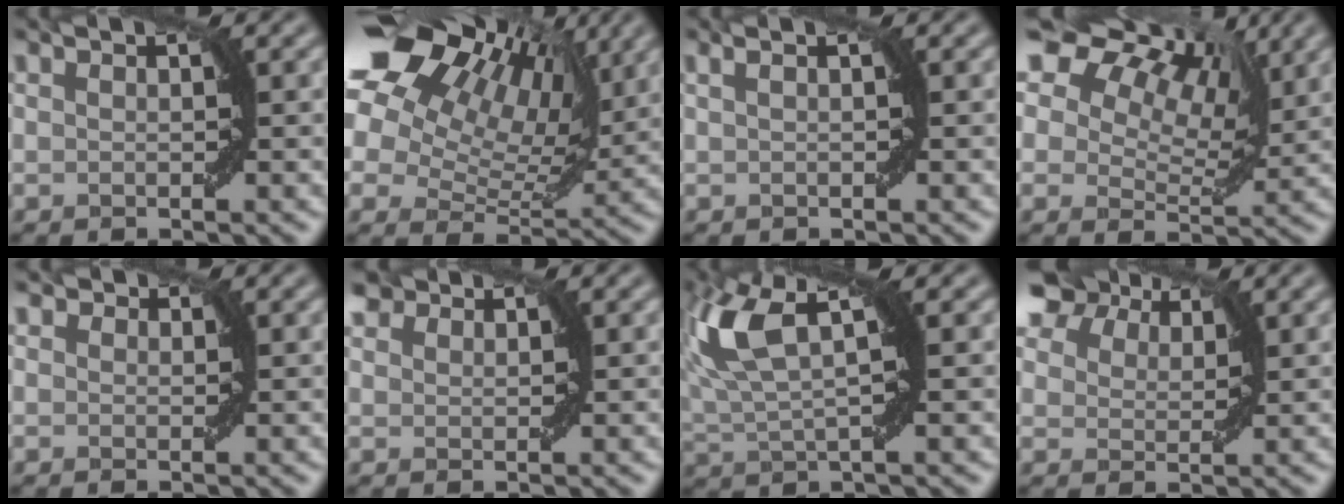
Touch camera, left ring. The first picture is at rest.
{"total": 17.3, "force": [9.3, 10.3, 10.4], "torque": [-0.210, 0.073, 0.148]}
{"total": 1.3, "force": [0.4, 0.3, 1.2], "torque": [-0.016, 0.002, 0.001]}
{"total": 11.6, "force": [6.8, 6.8, 6.4], "torque": [-0.097, 0.033, 0.095]}
{"total": 1.0, "force": [0.8, 0.7, 0.2], "torque": [-0.004, -0.001, 0.008]}
{"total": 1.8, "force": [1.7, 0.7, 0.3], "torque": [-0.006, 0.006, 0.034]}
{"total": 7.8, "force": [2.5, 2.9, 6.8], "torque": [-0.152, 0.016, 0.045]}
{"total": 7.6, "force": [6.1, 3.5, 3.0], "torque": [-0.078, 0.009, 0.106]}